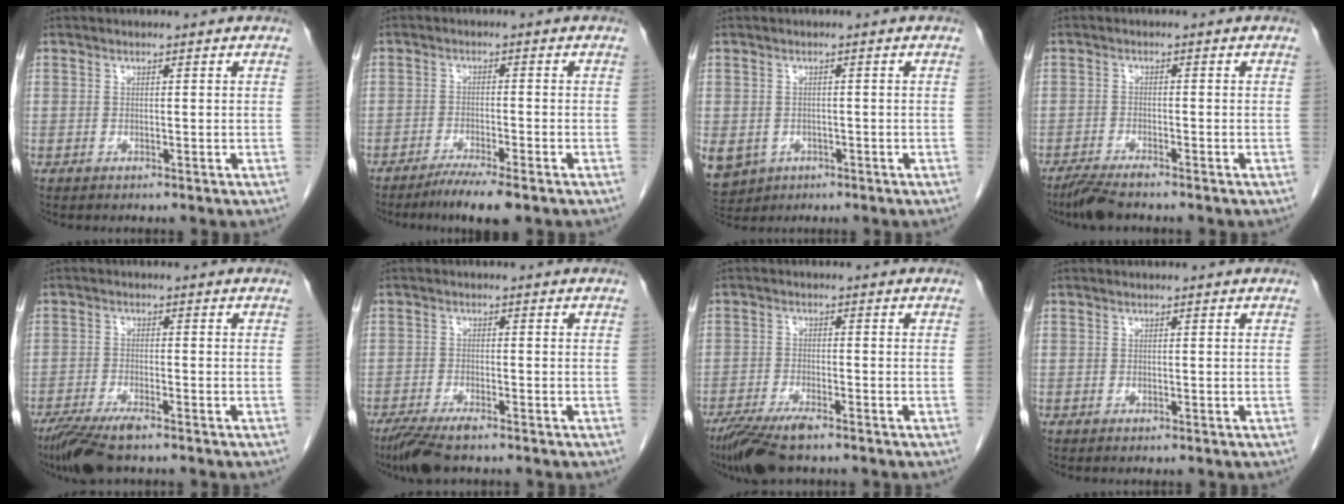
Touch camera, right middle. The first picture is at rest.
{"total": 5.4, "force": [-4.0, 0.1, 3.6], "torque": [-0.058, -0.012, -0.067]}
{"total": 12.4, "force": [-5.0, 10.2, 4.8], "torque": [-0.152, -0.008, -0.062]}
{"total": 3.8, "force": [-3.2, 0.2, 2.0], "torque": [-0.041, -0.011, -0.061]}
{"total": 6.5, "force": [-4.9, 1.0, 4.2], "torque": [-0.076, -0.016, -0.086]}
{"total": 5.3, "force": [-4.0, 0.9, 3.4], "torque": [-0.062, -0.012, -0.070]}
{"total": 7.0, "force": [-5.2, 1.2, 4.5], "torque": [-0.081, -0.017, -0.092]}
{"total": 0.0}